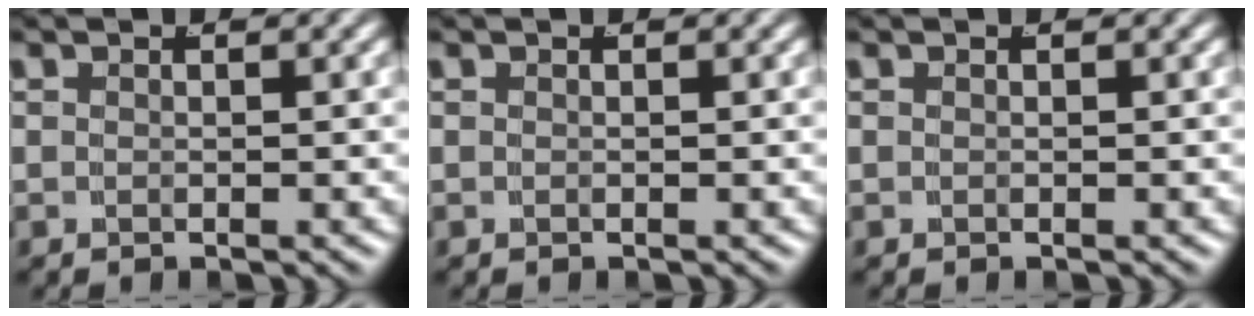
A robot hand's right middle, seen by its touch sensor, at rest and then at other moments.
{"total": 0.0}
{"total": 0.0}